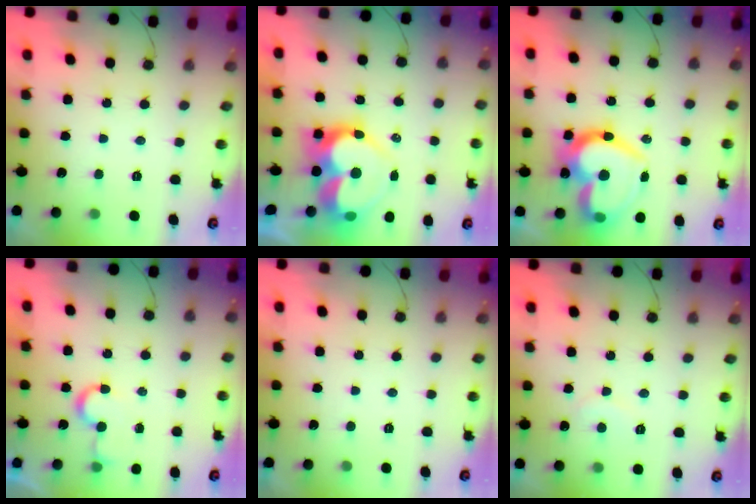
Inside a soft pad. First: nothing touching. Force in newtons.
{"total": 16.2, "press": 16.2, "slide": 1.3}
{"total": 25.9, "press": 25.8, "slide": 2.4}
{"total": 4.6, "press": 4.0, "slide": 2.3}
{"total": 1.6, "press": 1.6, "slide": 0.0}
{"total": 5.1, "press": 5.1, "slide": 0.4}